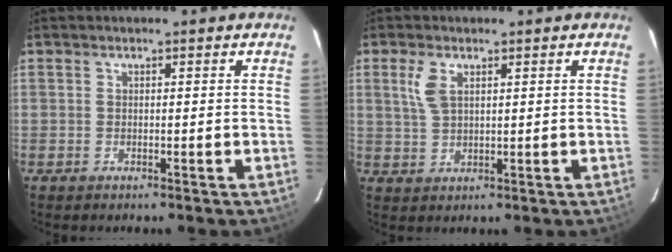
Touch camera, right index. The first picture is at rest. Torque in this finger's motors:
{"motor_torque": [0.15, 0.24, 0.31, 0.06]}